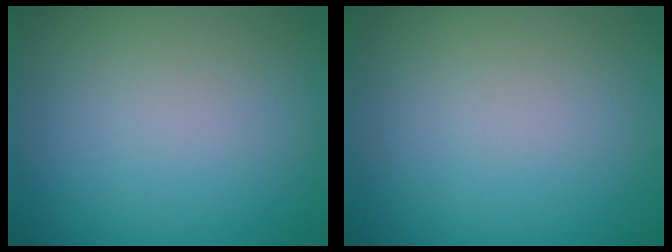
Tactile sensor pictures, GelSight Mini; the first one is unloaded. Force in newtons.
{"total": 0.0}